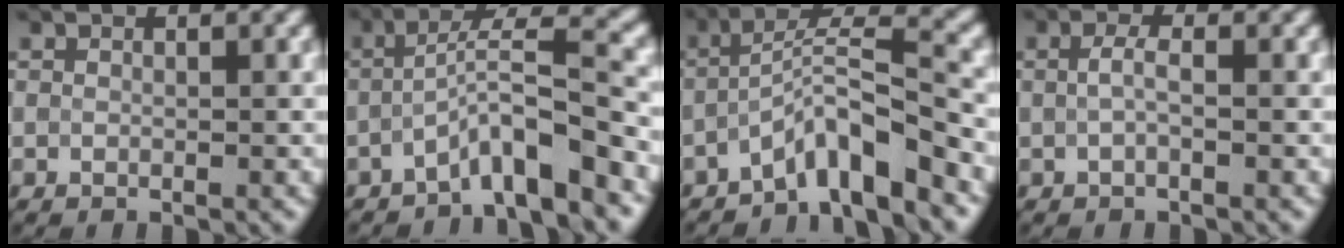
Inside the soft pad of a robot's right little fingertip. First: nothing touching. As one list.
[{"total": 6.0, "force": [-3.1, 1.0, 5.0], "torque": [-0.079, 0.019, -0.063]}, {"total": 6.2, "force": [-3.9, 1.1, 4.7], "torque": [-0.077, 0.014, -0.076]}, {"total": 1.4, "force": [-0.1, 0.3, 1.3], "torque": [-0.031, 0.001, -0.003]}]